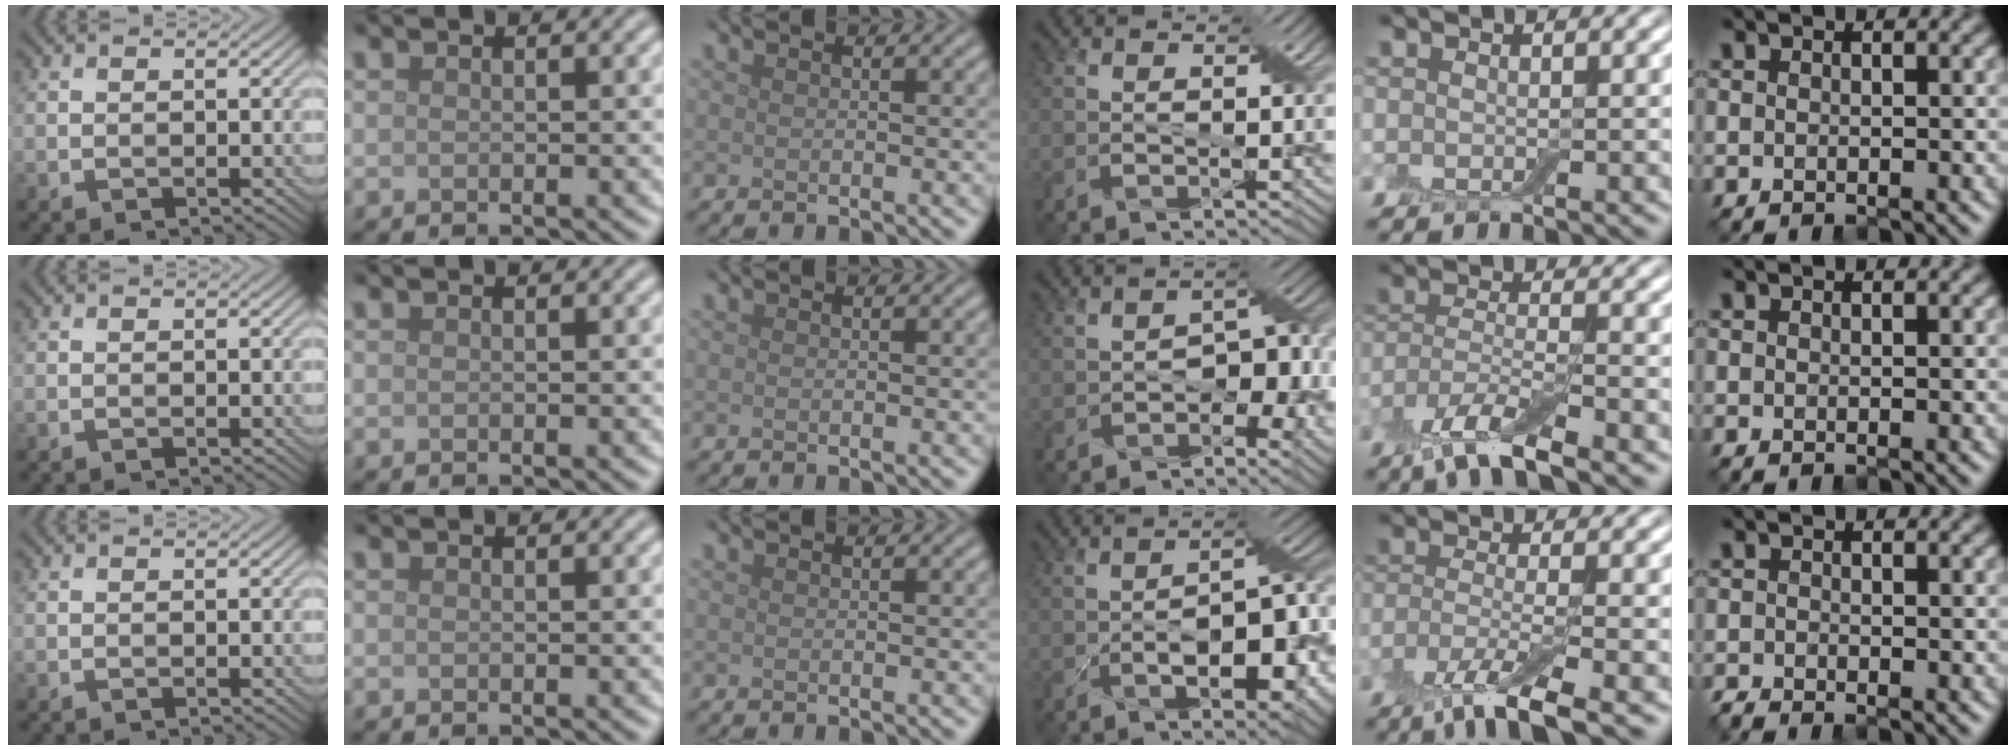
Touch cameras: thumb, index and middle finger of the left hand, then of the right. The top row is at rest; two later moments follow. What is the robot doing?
{"motion": "pour", "object": "bowl"}